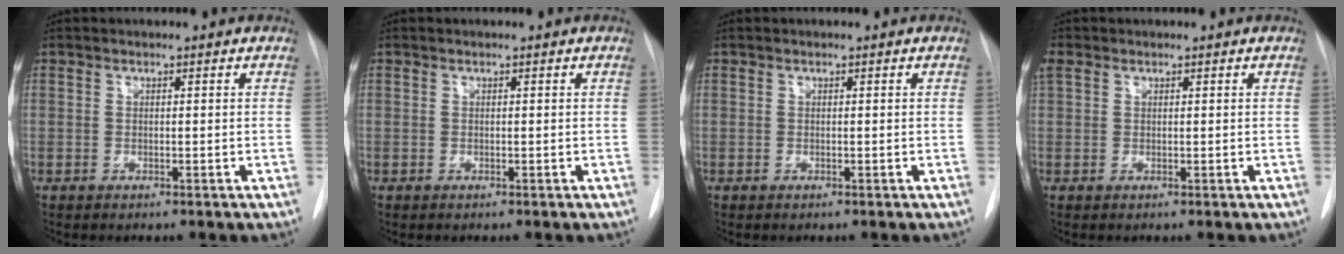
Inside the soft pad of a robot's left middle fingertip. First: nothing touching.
{"total": 0.0}
{"total": 0.0}
{"total": 2.7, "force": [1.8, 1.5, 1.3], "torque": [-0.047, 0.022, 0.044]}